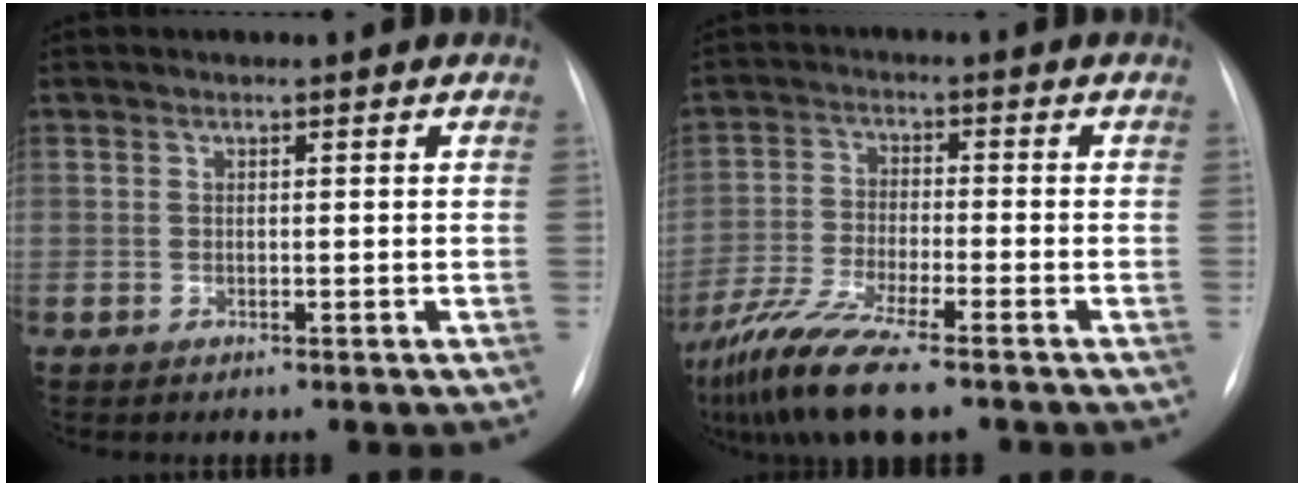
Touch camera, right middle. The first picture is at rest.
{"total": 10.3, "force": [-7.4, 1.2, 7.0], "torque": [-0.146, -0.029, -0.137]}